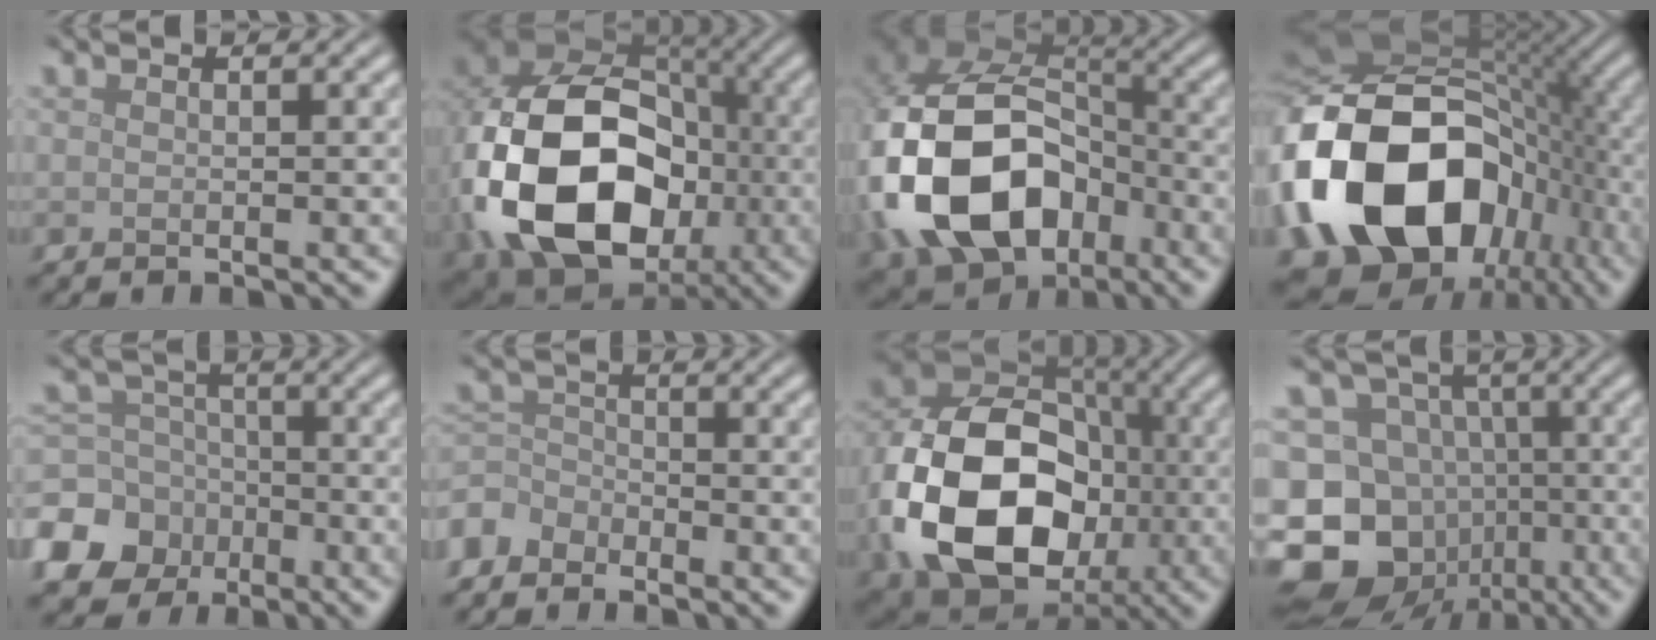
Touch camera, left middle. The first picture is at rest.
{"total": 19.2, "force": [-3.1, 14.7, 12.0], "torque": [-0.264, -0.043, -0.032]}
{"total": 17.1, "force": [-4.7, 12.3, 10.9], "torque": [-0.255, -0.030, -0.080]}
{"total": 20.4, "force": [-5.0, 14.6, 13.3], "torque": [-0.290, -0.022, -0.079]}
{"total": 10.2, "force": [-5.1, 8.5, 2.4], "torque": [-0.066, -0.032, -0.114]}
{"total": 3.1, "force": [-2.6, 1.6, 0.3], "torque": [-0.007, 0.001, -0.067]}
{"total": 17.2, "force": [-2.9, 13.0, 10.9], "torque": [-0.224, -0.023, -0.045]}
{"total": 17.8, "force": [-7.0, 15.2, 6.1], "torque": [-0.139, -0.024, -0.117]}